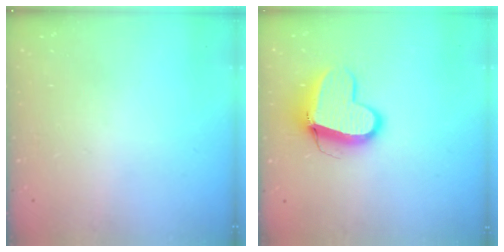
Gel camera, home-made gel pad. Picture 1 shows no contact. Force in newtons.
{"total": 11.6, "press": 11.6, "slide": 1.2}